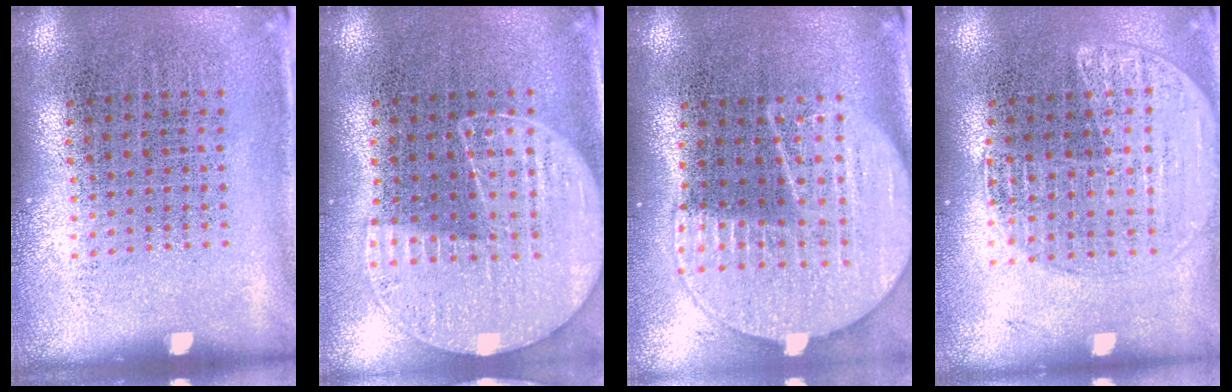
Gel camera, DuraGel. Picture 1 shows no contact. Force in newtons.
{"total": 1.2, "press": 1.1, "slide": 0.2}
{"total": 2.0, "press": 1.7, "slide": 1.0}
{"total": 1.6, "press": 1.5, "slide": 0.4}